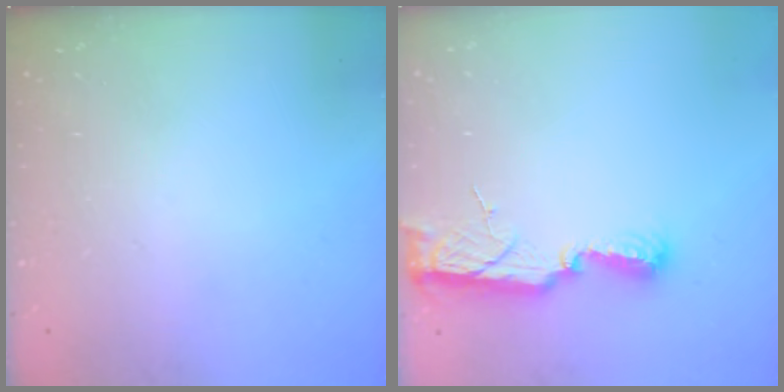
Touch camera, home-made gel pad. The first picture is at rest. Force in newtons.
{"total": 10.6, "press": 9.3, "slide": 5.2}